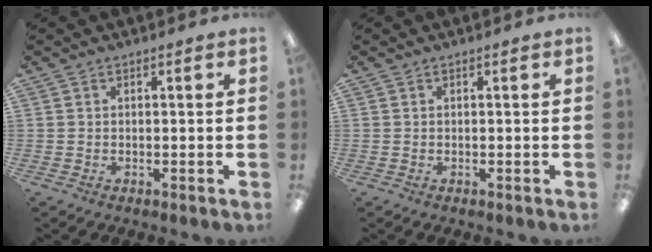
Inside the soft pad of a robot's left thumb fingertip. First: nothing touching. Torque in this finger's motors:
{"motor_torque": [0.00, 0.00, 0.00, 0.00, 0.00]}